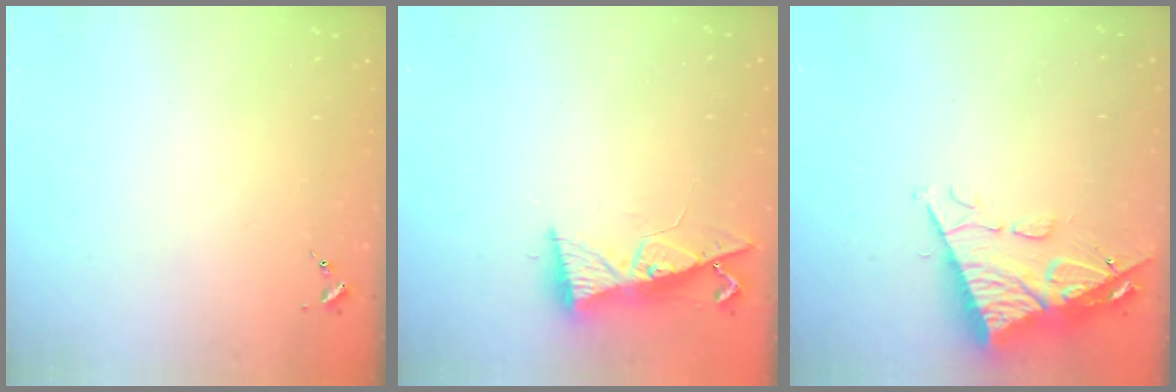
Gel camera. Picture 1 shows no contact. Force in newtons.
{"total": 9.0, "press": 9.0, "slide": 1.1}
{"total": 13.0, "press": 12.9, "slide": 1.4}